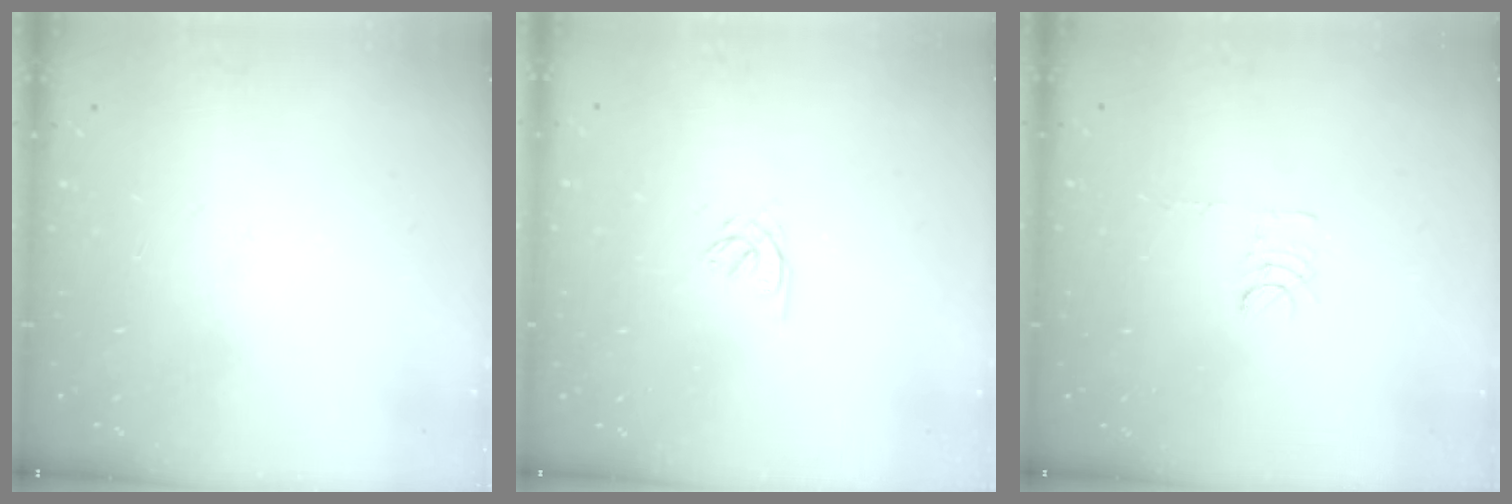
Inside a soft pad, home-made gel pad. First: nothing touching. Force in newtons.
{"total": 2.4, "press": 2.4, "slide": 0.3}
{"total": 5.3, "press": 5.3, "slide": 0.3}